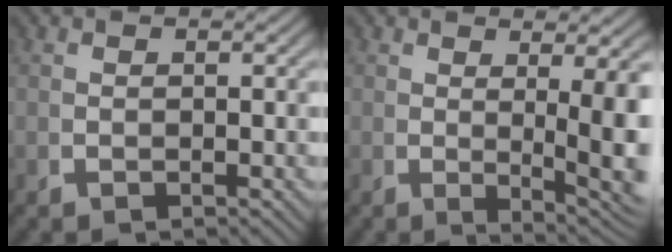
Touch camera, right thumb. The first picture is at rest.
{"total": 6.1, "force": [-0.5, 2.0, 5.8], "torque": [-0.079, -0.016, 0.002]}